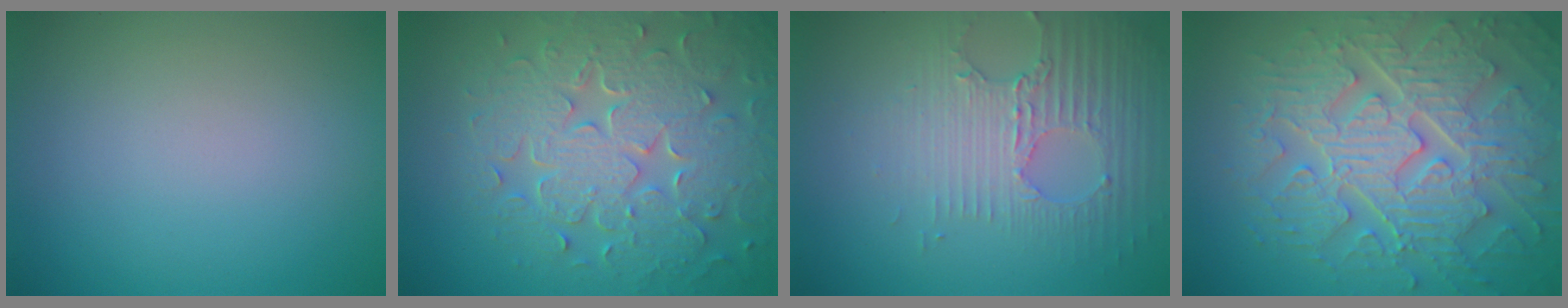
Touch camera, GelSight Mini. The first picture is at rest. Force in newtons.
{"total": 8.4, "press": 6.1, "slide": 5.8}
{"total": 3.5, "press": 3.3, "slide": 1.2}
{"total": 9.4, "press": 6.8, "slide": 6.5}